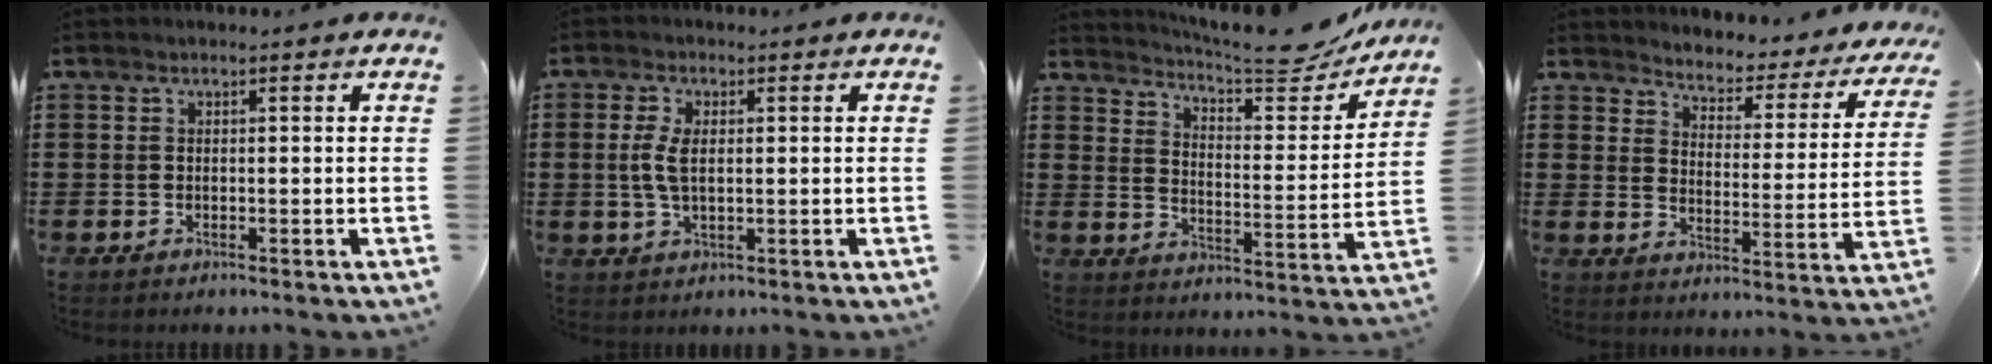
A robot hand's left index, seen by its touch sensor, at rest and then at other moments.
{"total": 4.4, "force": [0.4, 2.0, 3.9], "torque": [-0.101, -0.002, -0.002]}
{"total": 8.1, "force": [7.6, 0.5, 2.8], "torque": [-0.061, -0.054, 0.129]}
{"total": 2.9, "force": [2.9, 0.5, 0.1], "torque": [-0.027, -0.032, 0.040]}